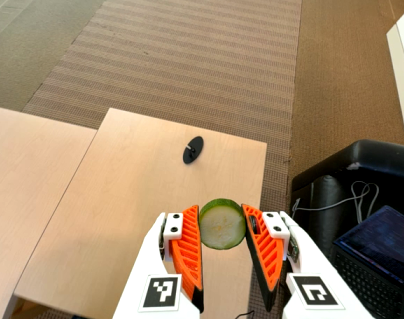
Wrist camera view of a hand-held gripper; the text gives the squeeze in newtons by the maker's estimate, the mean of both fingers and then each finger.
{"total": 11.4, "left": 11.4, "right": 11.4}